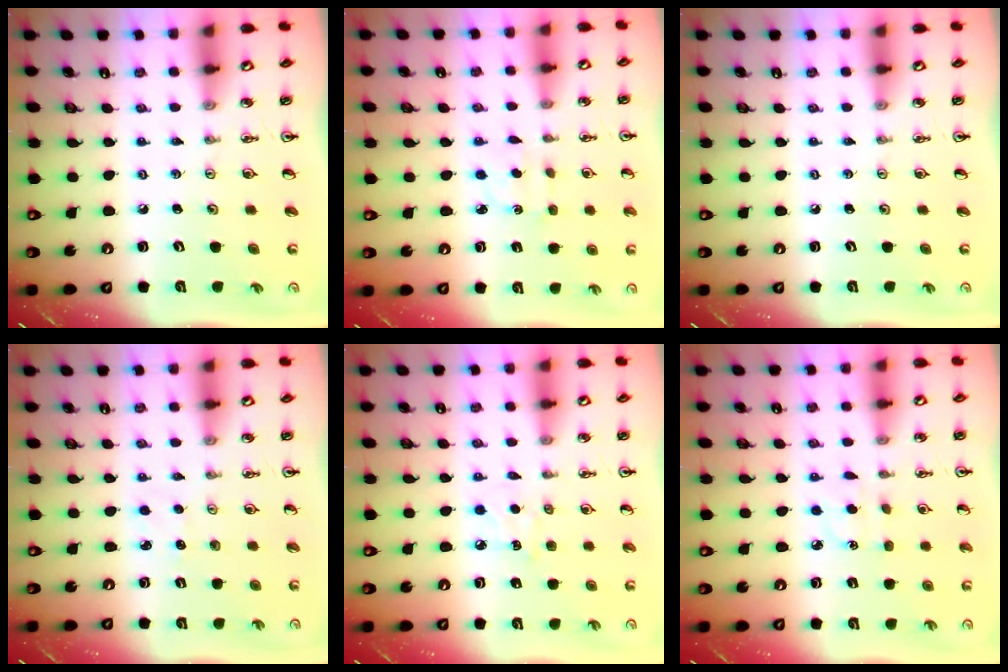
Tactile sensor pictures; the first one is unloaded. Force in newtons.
{"total": 2.9, "press": 2.9, "slide": 0.4}
{"total": 0.0}
{"total": 2.9, "press": 2.9, "slide": 0.4}
{"total": 5.8, "press": 5.8, "slide": 0.6}
{"total": 3.8, "press": 3.8, "slide": 0.4}